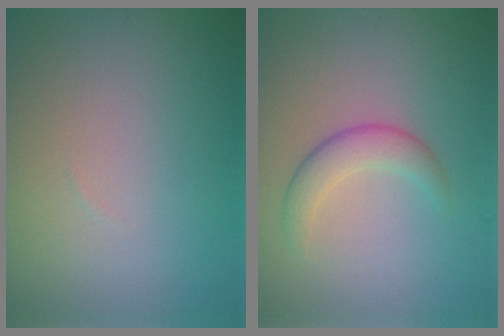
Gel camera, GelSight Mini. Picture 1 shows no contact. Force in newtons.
{"total": 2.7, "press": 2.7, "slide": 0.1}